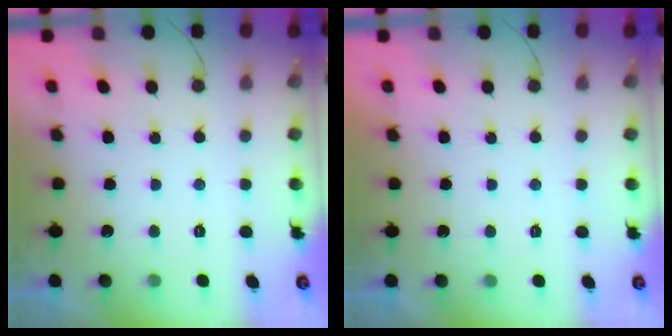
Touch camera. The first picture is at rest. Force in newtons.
{"total": 1.7, "press": 1.7, "slide": 0.1}